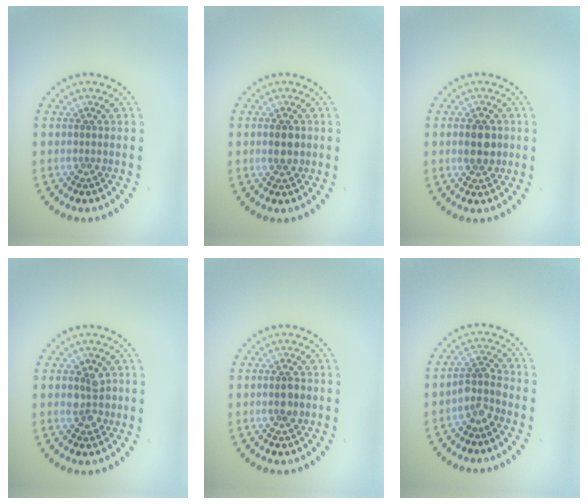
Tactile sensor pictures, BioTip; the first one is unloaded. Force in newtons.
{"total": 2.0, "press": 2.0, "slide": 0.2}
{"total": 2.8, "press": 2.8, "slide": 0.2}
{"total": 2.5, "press": 2.5, "slide": 0.4}
{"total": 1.6, "press": 1.6, "slide": 0.3}
{"total": 2.4, "press": 1.8, "slide": 1.6}